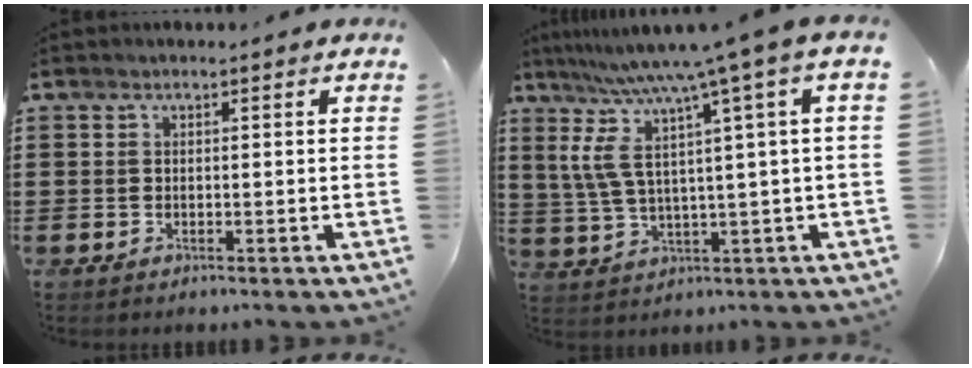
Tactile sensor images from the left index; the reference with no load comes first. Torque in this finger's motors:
{"motor_torque": [1.71, -0.43, 1.05, 0.21]}